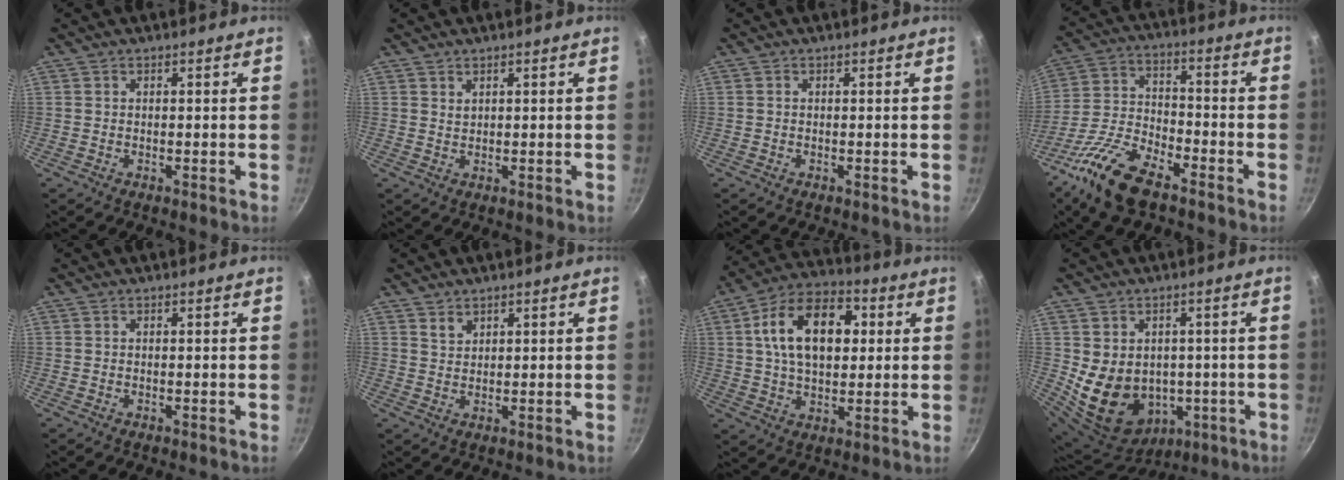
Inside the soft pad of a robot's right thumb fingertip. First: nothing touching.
{"total": 1.0, "force": [0.7, 0.5, 0.4], "torque": [-0.004, -0.005, 0.014]}
{"total": 0.0}
{"total": 14.3, "force": [-9.3, 6.0, 9.1], "torque": [-0.181, 0.047, -0.191]}
{"total": 0.0}
{"total": 2.1, "force": [1.4, 1.3, 0.7], "torque": [-0.006, -0.005, 0.028]}
{"total": 16.9, "force": [3.5, 10.6, 12.7], "torque": [-0.182, 0.016, 0.046]}
{"total": 15.1, "force": [-1.0, 12.3, 8.6], "torque": [-0.138, 0.002, 0.017]}